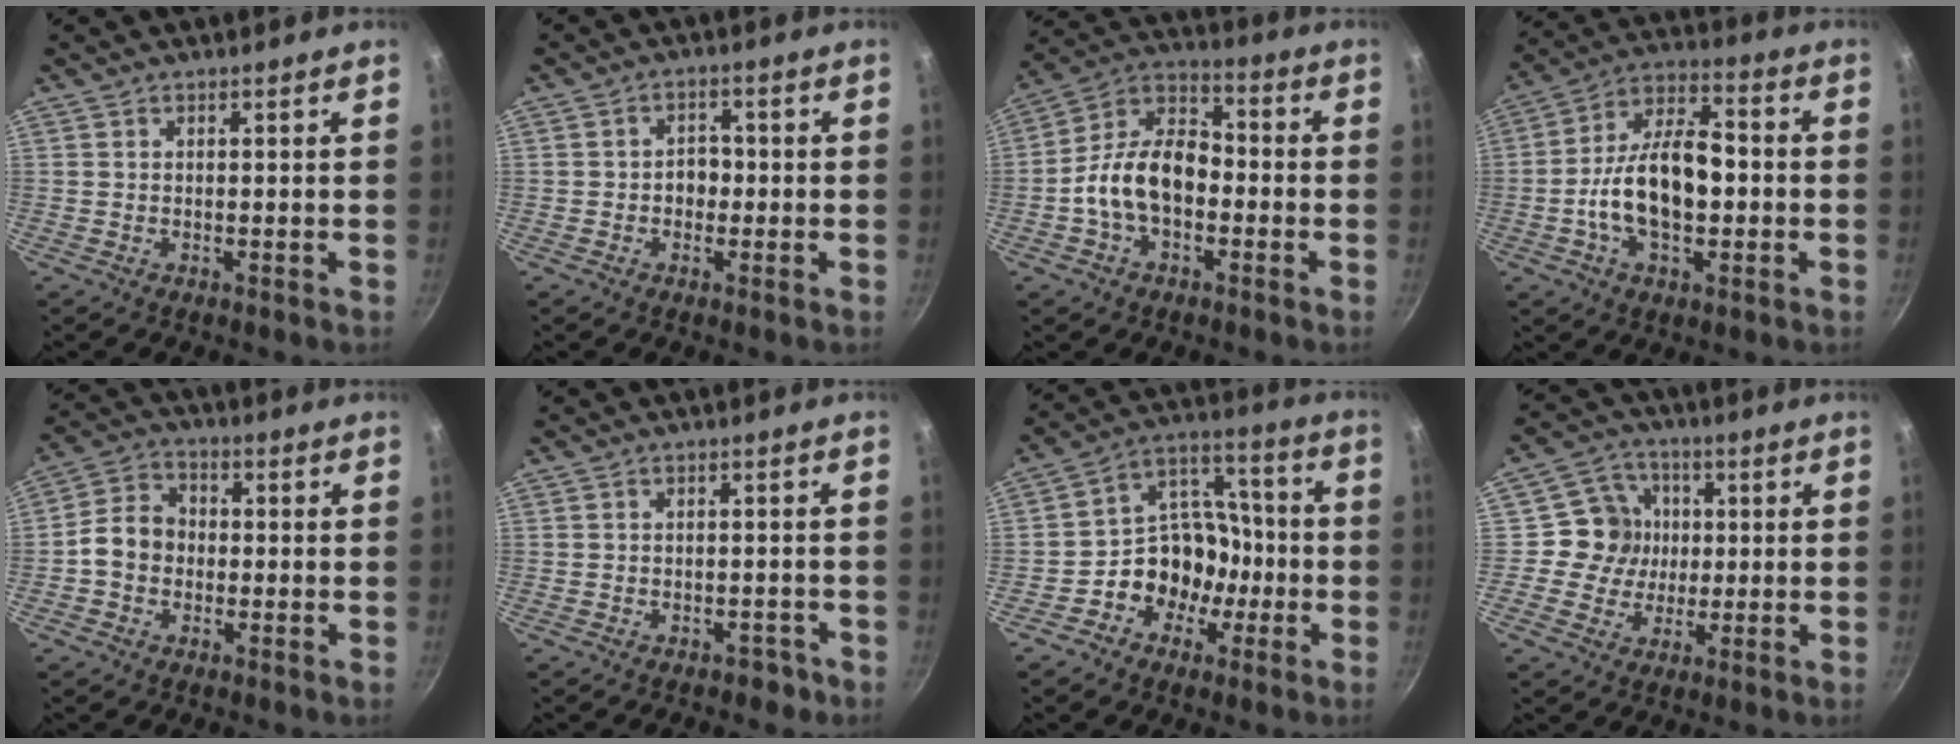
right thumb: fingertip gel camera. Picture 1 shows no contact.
{"total": 3.5, "force": [-0.6, 2.7, 2.1], "torque": [-0.011, 0.011, -0.017]}
{"total": 13.8, "force": [-2.5, 8.8, 10.4], "torque": [-0.176, 0.042, -0.055]}
{"total": 16.2, "force": [-1.9, 8.8, 13.5], "torque": [-0.233, 0.032, -0.039]}
{"total": 8.0, "force": [-1.2, 6.5, 4.5], "torque": [-0.069, 0.031, -0.036]}
{"total": 2.4, "force": [-1.8, 1.4, 0.8], "torque": [-0.005, 0.015, -0.021]}
{"total": 13.5, "force": [-4.4, 10.6, 7.1], "torque": [-0.064, 0.068, -0.079]}
{"total": 9.4, "force": [0.2, 8.9, 3.1], "torque": [-0.005, 0.015, -0.004]}